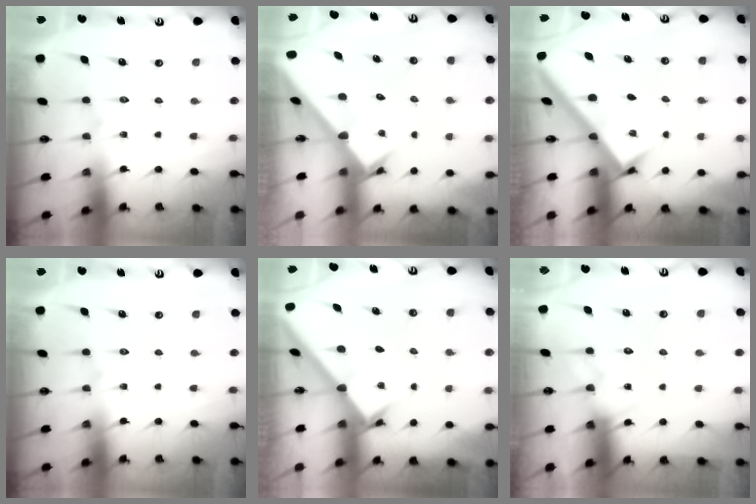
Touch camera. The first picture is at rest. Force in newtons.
{"total": 2.6, "press": 2.6, "slide": 0.3}
{"total": 2.5, "press": 2.5, "slide": 0.3}
{"total": 0.0}
{"total": 1.7, "press": 1.7, "slide": 0.2}
{"total": 5.1, "press": 5.1, "slide": 0.4}